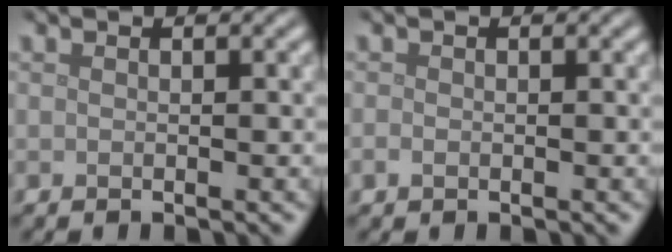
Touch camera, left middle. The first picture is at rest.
{"total": 0.7, "force": [-0.3, 0.5, 0.3], "torque": [-0.006, -0.003, -0.005]}